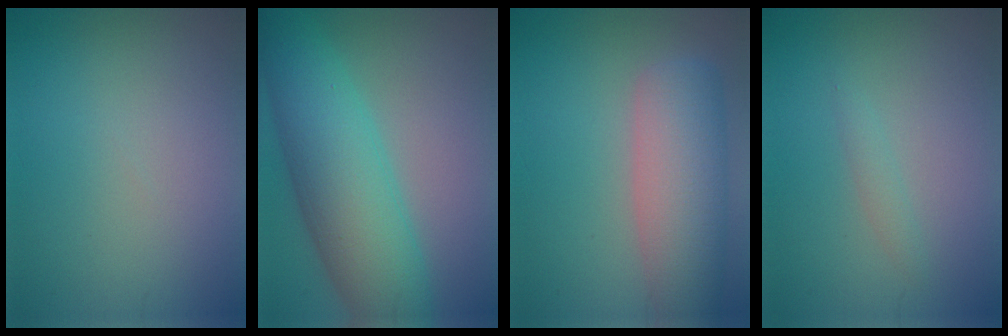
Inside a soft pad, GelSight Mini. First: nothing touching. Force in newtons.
{"total": 9.4, "press": 9.4, "slide": 0.3}
{"total": 6.8, "press": 6.8, "slide": 0.5}
{"total": 0.9, "press": 0.9, "slide": 0.1}